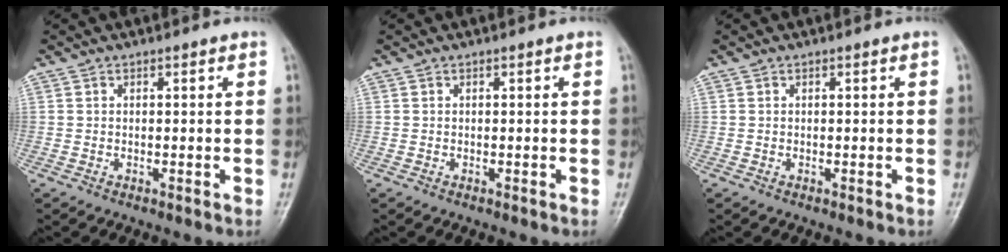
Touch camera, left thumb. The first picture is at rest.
{"total": 0.0}
{"total": 0.0}